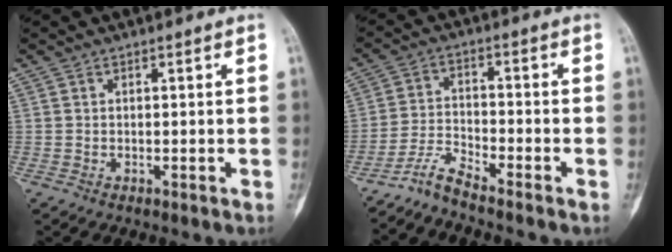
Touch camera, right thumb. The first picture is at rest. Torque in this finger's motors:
{"motor_torque": [0.34, -0.34, 0.34, -0.38, 0.00]}